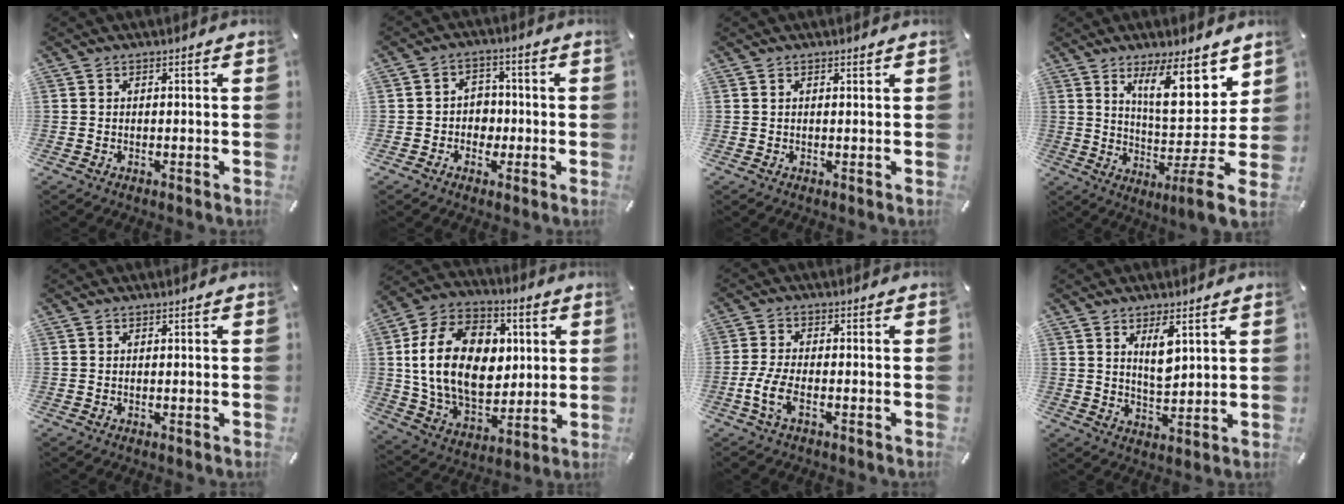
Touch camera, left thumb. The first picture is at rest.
{"total": 5.2, "force": [-1.1, 4.9, 1.5], "torque": [-0.019, 0.011, -0.023]}
{"total": 0.7, "force": [0.5, 0.2, 0.4], "torque": [-0.008, -0.001, 0.009]}
{"total": 17.4, "force": [6.9, 3.2, 15.7], "torque": [-0.241, -0.063, 0.102]}
{"total": 0.0}
{"total": 21.7, "force": [2.0, 16.0, 14.6], "torque": [-0.282, 0.002, 0.036]}
{"total": 6.6, "force": [-2.7, 3.0, 5.2], "torque": [-0.121, -0.005, -0.052]}
{"total": 6.3, "force": [3.1, 2.6, 4.8], "torque": [-0.080, -0.013, 0.051]}